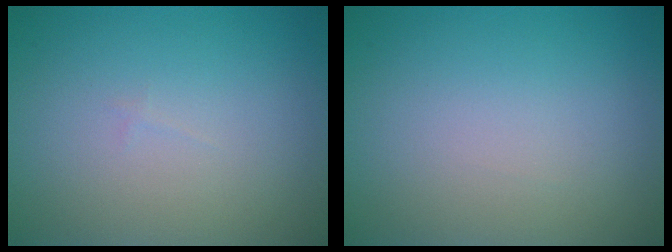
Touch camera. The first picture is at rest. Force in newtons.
{"total": 0.0}